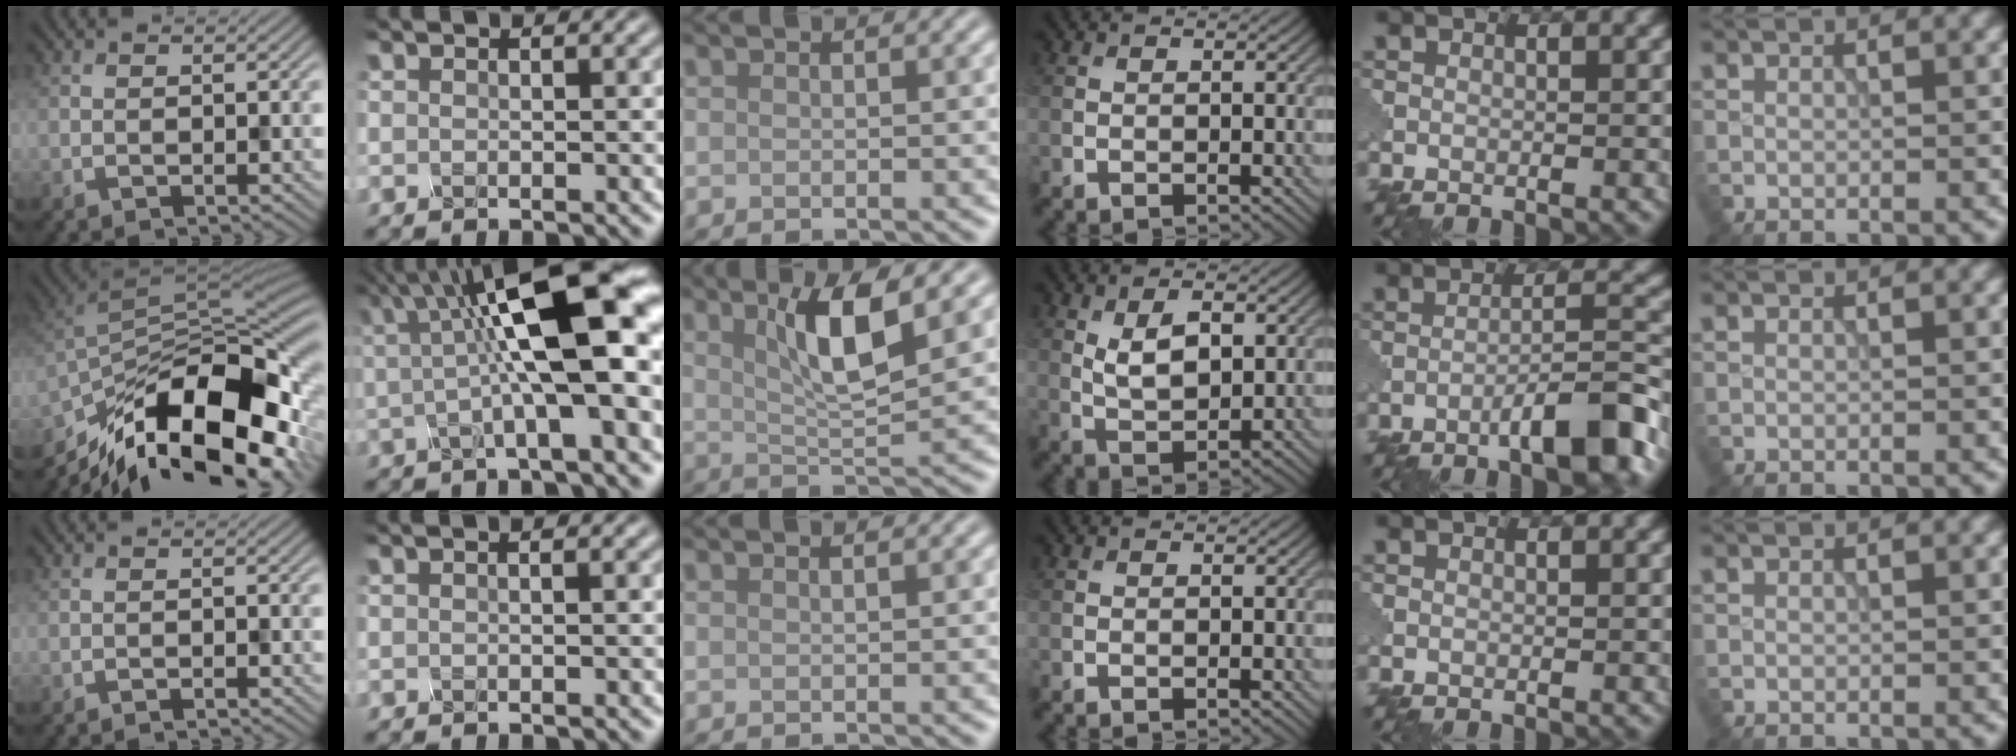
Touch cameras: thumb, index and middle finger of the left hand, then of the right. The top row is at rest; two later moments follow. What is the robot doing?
{"motion": "assemble", "object": "glue stick"}